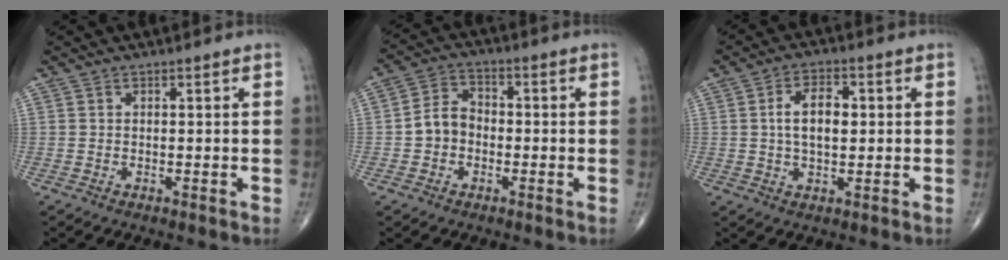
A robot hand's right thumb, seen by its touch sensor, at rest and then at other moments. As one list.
[{"total": 6.3, "force": [-1.3, 5.1, 3.5], "torque": [-0.048, 0.028, -0.036]}, {"total": 7.2, "force": [0.7, 4.0, 5.9], "torque": [-0.093, 0.010, 0.009]}]